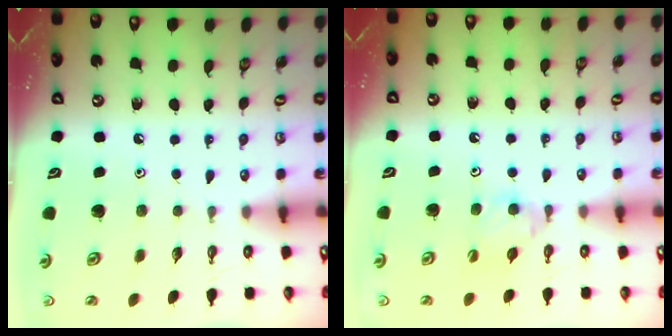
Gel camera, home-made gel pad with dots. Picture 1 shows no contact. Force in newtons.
{"total": 5.2, "press": 5.1, "slide": 0.7}